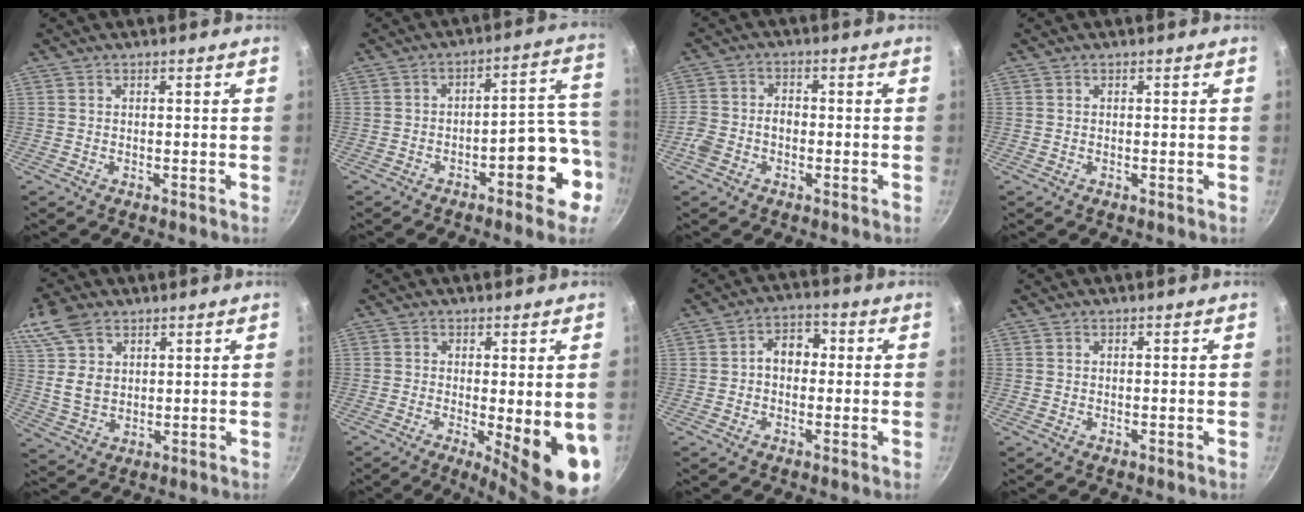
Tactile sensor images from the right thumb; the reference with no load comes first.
{"total": 11.4, "force": [-4.5, 4.8, 9.3], "torque": [-0.077, 0.065, -0.054]}
{"total": 5.3, "force": [-2.0, 3.9, 3.0], "torque": [-0.052, 0.027, -0.045]}
{"total": 0.0}
{"total": 10.3, "force": [5.3, 6.6, 5.9], "torque": [-0.096, -0.015, 0.109]}
{"total": 12.3, "force": [-2.6, 2.8, 11.7], "torque": [-0.141, -0.016, -0.026]}
{"total": 5.7, "force": [0.0, 4.3, 3.7], "torque": [-0.024, 0.020, -0.011]}
{"total": 0.0}